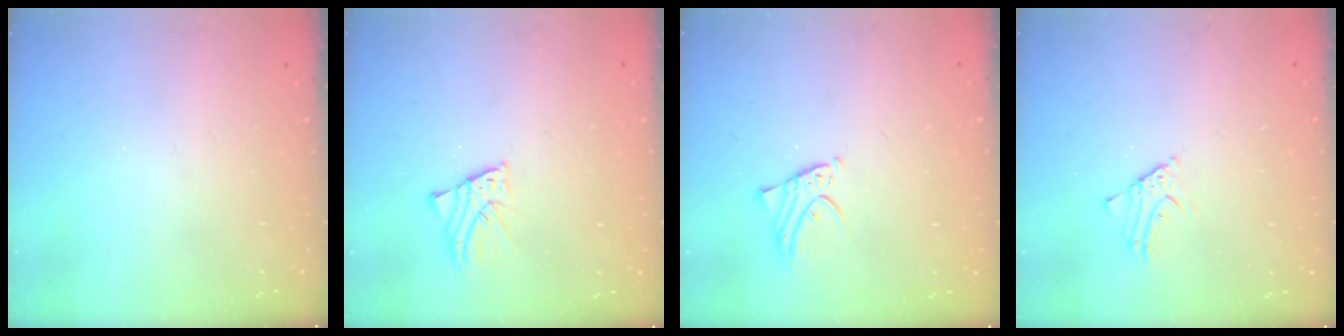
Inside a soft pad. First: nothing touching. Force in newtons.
{"total": 2.2, "press": 2.2, "slide": 0.1}
{"total": 2.9, "press": 2.9, "slide": 0.2}
{"total": 2.5, "press": 2.5, "slide": 0.2}